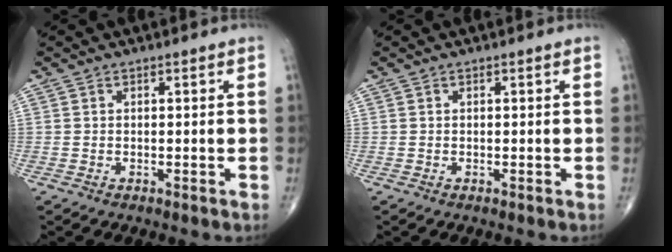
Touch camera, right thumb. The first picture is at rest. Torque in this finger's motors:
{"motor_torque": [0.00, 0.00, 0.01, 0.13, 0.00]}